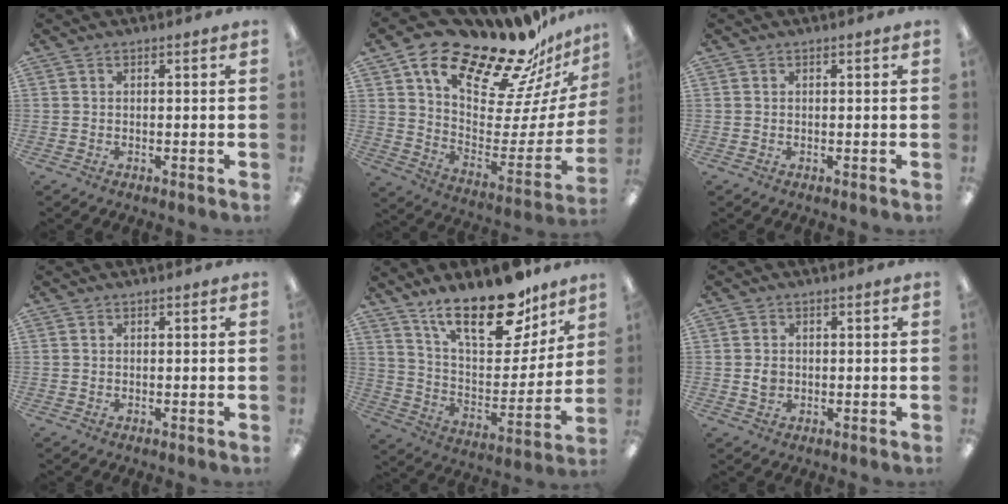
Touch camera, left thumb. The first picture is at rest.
{"total": 23.3, "force": [18.4, 8.2, 11.6], "torque": [-0.173, -0.141, 0.310]}
{"total": 0.0}
{"total": 0.0}
{"total": 23.0, "force": [15.4, 9.7, 14.0], "torque": [-0.219, -0.094, 0.266]}
{"total": 2.4, "force": [0.0, 2.1, 1.3], "torque": [-0.018, 0.002, -0.003]}